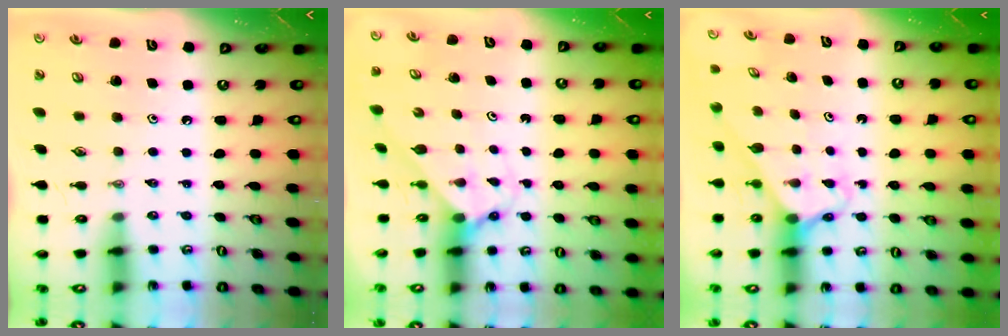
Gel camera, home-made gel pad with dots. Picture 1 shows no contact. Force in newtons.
{"total": 2.7, "press": 2.7, "slide": 0.2}
{"total": 2.6, "press": 2.6, "slide": 0.1}